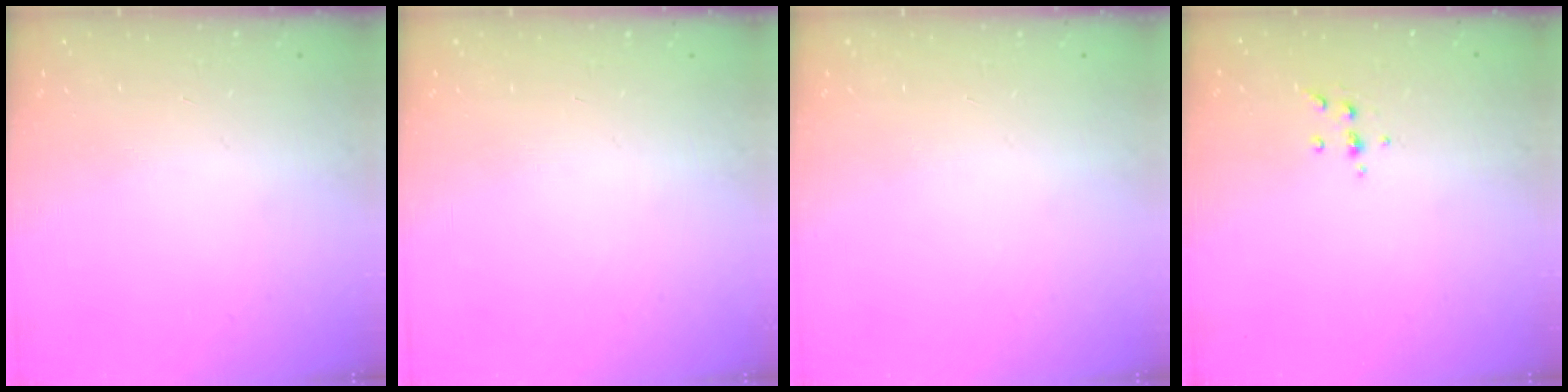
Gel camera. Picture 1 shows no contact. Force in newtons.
{"total": 0.0}
{"total": 0.0}
{"total": 3.6, "press": 3.5, "slide": 0.9}